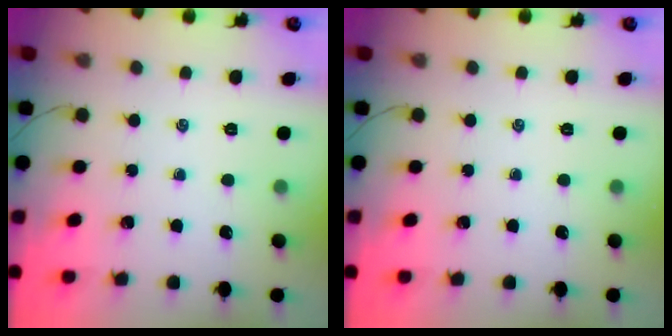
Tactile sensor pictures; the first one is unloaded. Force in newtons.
{"total": 0.0}